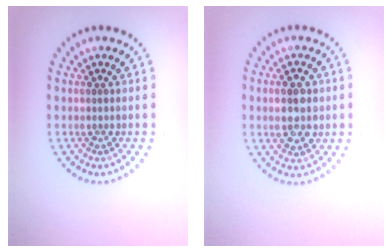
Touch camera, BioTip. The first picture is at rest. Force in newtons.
{"total": 3.4, "press": 3.4, "slide": 0.5}